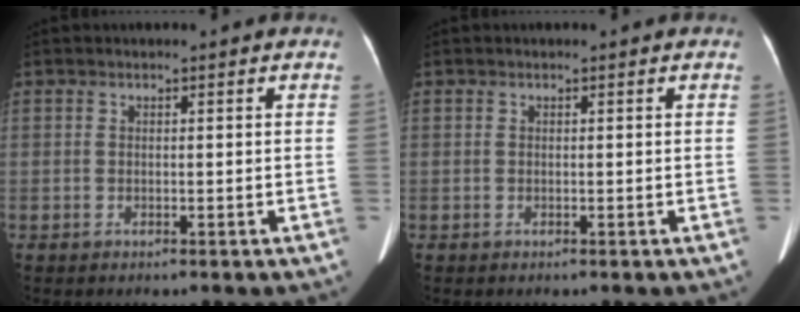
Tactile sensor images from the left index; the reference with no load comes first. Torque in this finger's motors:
{"motor_torque": [0.00, 0.00, 0.00, 0.00]}